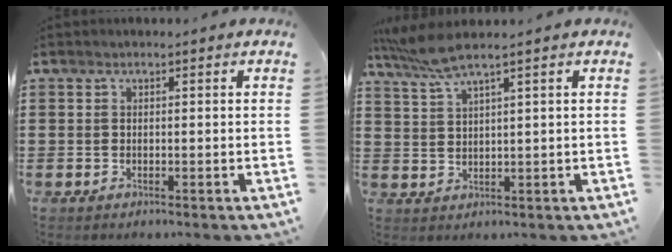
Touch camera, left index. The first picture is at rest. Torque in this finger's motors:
{"motor_torque": [0.92, -0.86, 0.12, 0.09]}